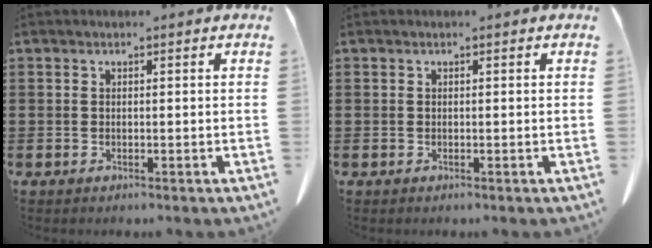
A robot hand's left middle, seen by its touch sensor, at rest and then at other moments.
{"total": 0.0}